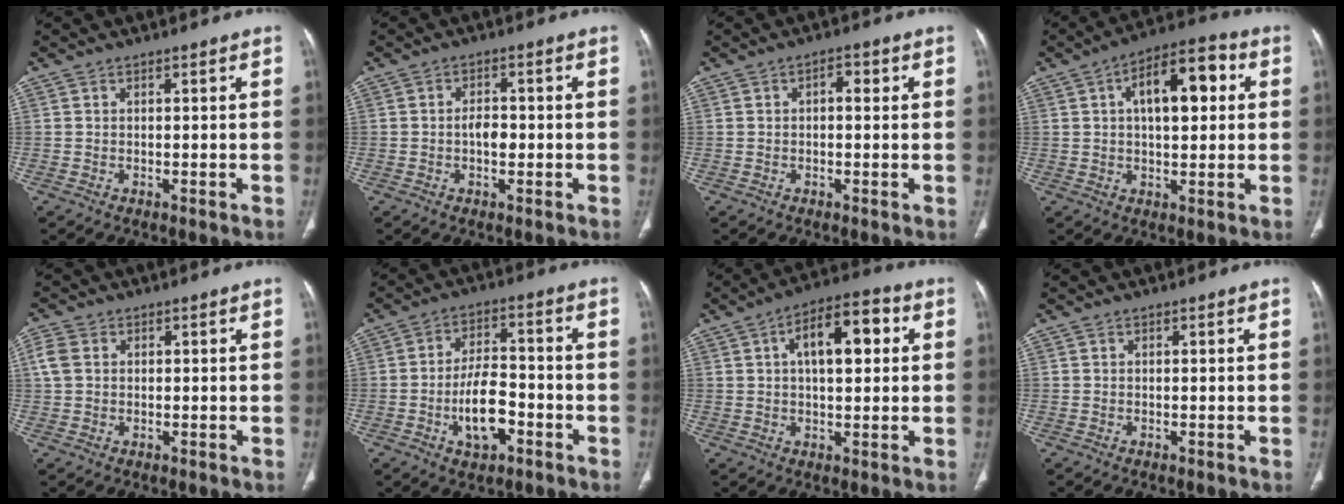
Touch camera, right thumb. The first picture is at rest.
{"total": 3.3, "force": [-0.5, 1.9, 2.6], "torque": [-0.040, 0.007, -0.012]}
{"total": 2.2, "force": [0.4, 1.2, 1.8], "torque": [-0.017, 0.007, 0.000]}
{"total": 12.8, "force": [2.9, 6.1, 10.8], "torque": [-0.144, 0.020, 0.038]}
{"total": 3.7, "force": [0.8, 2.9, 2.1], "torque": [-0.052, 0.008, 0.013]}
{"total": 9.4, "force": [-3.5, 4.9, 7.2], "torque": [-0.111, 0.029, -0.059]}
{"total": 11.4, "force": [2.8, 5.3, 9.6], "torque": [-0.132, 0.019, 0.036]}
{"total": 0.0}